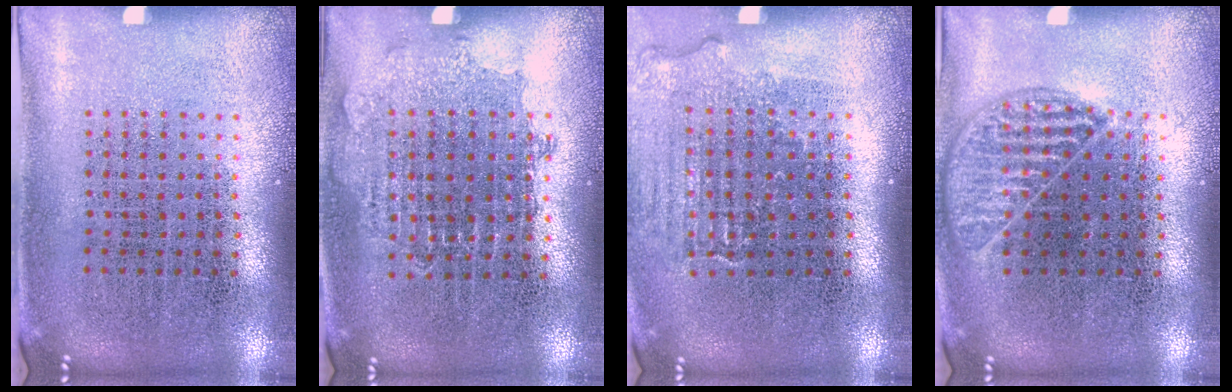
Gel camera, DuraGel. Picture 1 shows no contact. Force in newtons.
{"total": 0.8, "press": 0.8, "slide": 0.2}
{"total": 1.0, "press": 1.0, "slide": 0.3}
{"total": 1.1, "press": 1.0, "slide": 0.4}